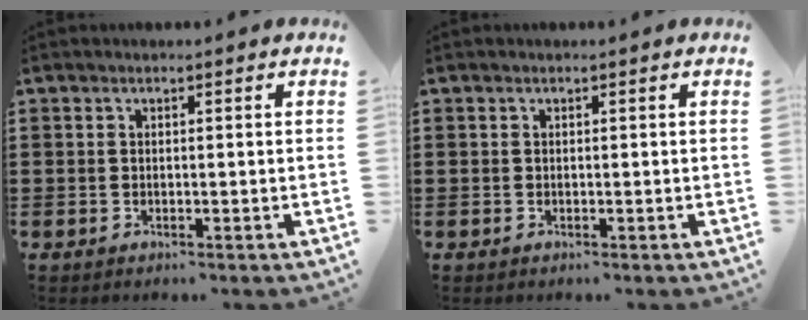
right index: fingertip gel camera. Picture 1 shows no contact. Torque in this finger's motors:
{"motor_torque": [0.00, 0.00, 0.00, 0.00]}